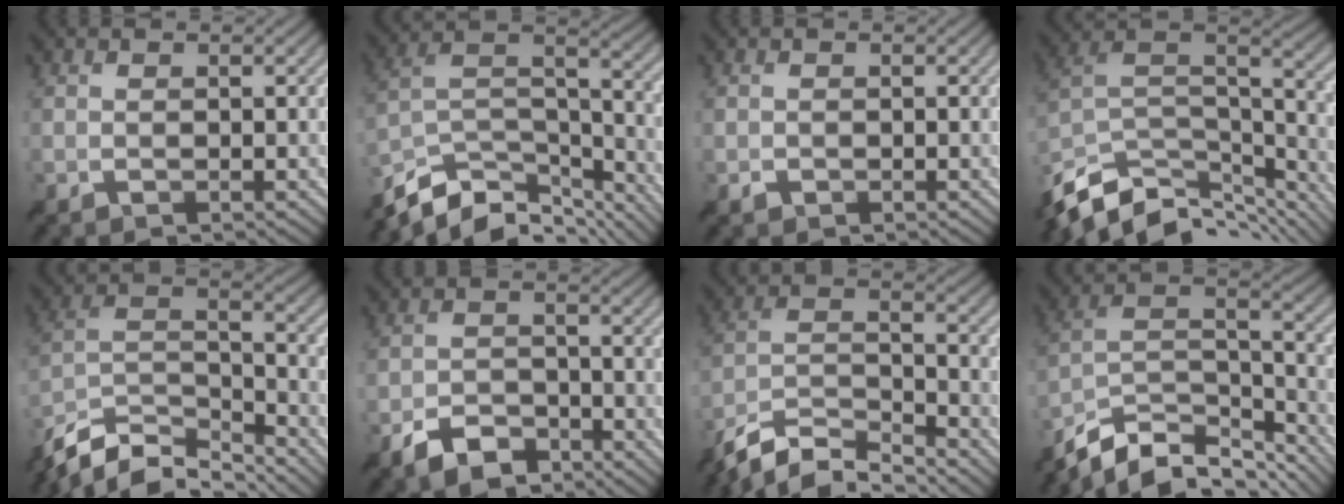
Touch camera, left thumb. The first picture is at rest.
{"total": 13.2, "force": [-10.1, 5.7, 6.4], "torque": [-0.150, -0.007, -0.177]}
{"total": 0.9, "force": [-0.5, 0.7, 0.0], "torque": [0.002, -0.006, -0.009]}
{"total": 13.4, "force": [-9.4, 6.5, 7.0], "torque": [-0.184, -0.013, -0.157]}
{"total": 12.6, "force": [-10.2, 4.5, 5.9], "torque": [-0.136, -0.006, -0.185]}
{"total": 5.8, "force": [-4.3, 2.9, 2.6], "torque": [-0.049, -0.006, -0.086]}
{"total": 10.7, "force": [-9.0, 2.8, 5.1], "torque": [-0.103, -0.005, -0.177]}
{"total": 13.1, "force": [-9.9, 5.5, 6.5], "torque": [-0.145, -0.009, -0.176]}